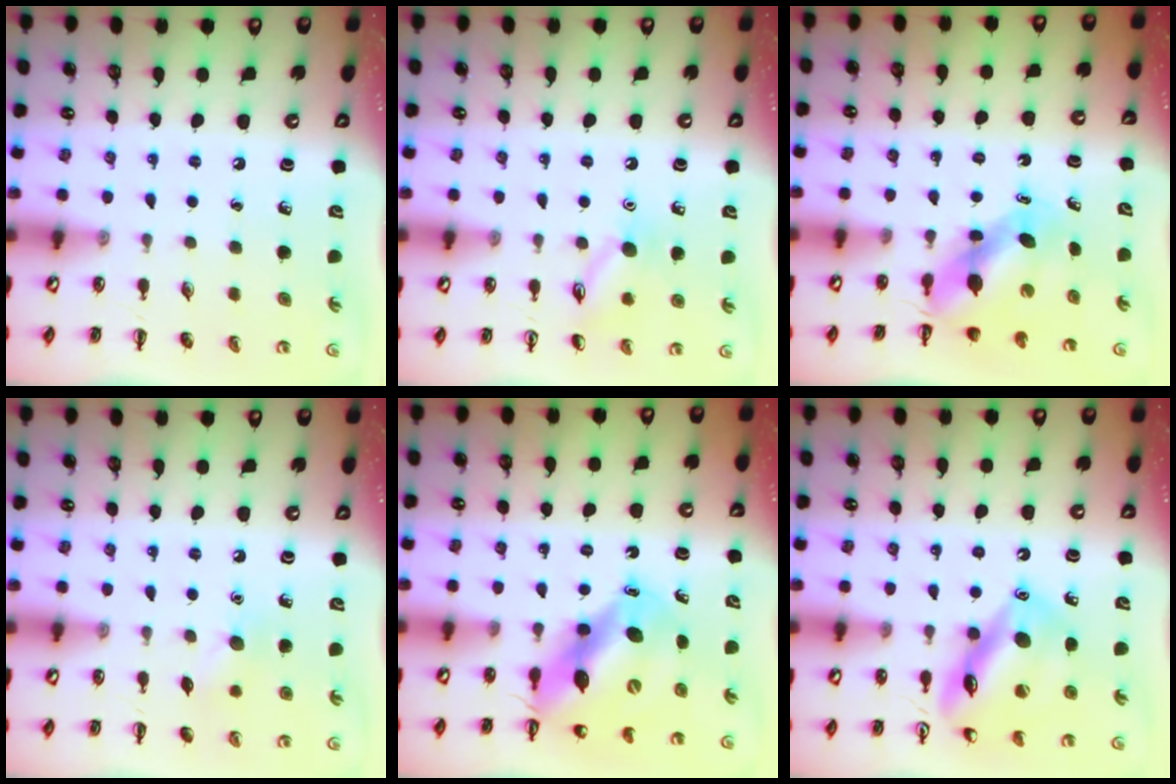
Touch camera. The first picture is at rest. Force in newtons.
{"total": 9.6, "press": 9.5, "slide": 0.6}
{"total": 6.2, "press": 6.2, "slide": 0.9}
{"total": 8.3, "press": 8.1, "slide": 1.8}
{"total": 12.9, "press": 12.4, "slide": 3.6}
{"total": 14.4, "press": 14.3, "slide": 1.6}